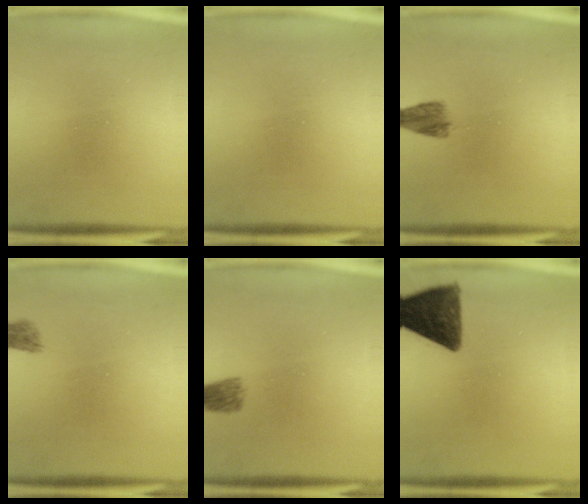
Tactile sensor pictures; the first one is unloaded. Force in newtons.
{"total": 0.0}
{"total": 2.1}
{"total": 1.6}
{"total": 2.6}
{"total": 11.4}